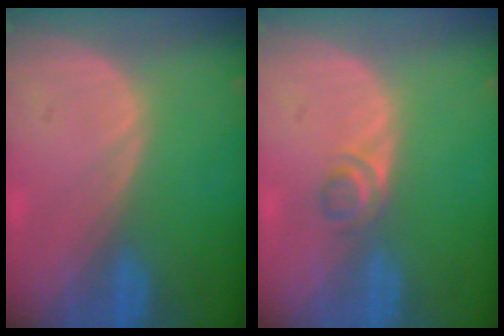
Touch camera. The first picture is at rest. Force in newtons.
{"total": 2.2, "press": 2.0, "slide": 0.9}